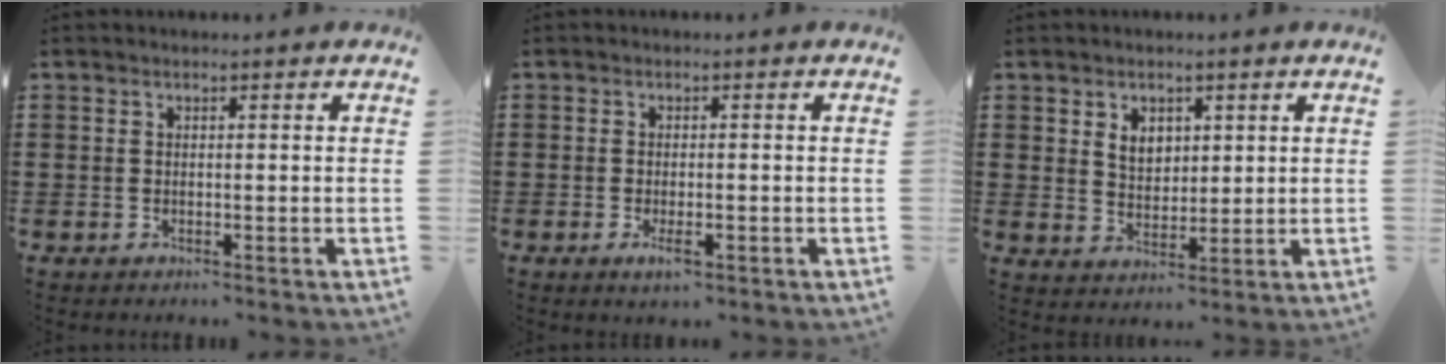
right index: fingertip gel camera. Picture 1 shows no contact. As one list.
[{"total": 2.0, "force": [-0.9, 0.6, 1.7], "torque": [-0.037, -0.005, -0.019]}, {"total": 3.7, "force": [1.7, 2.8, 1.7], "torque": [-0.044, 0.010, 0.031]}]